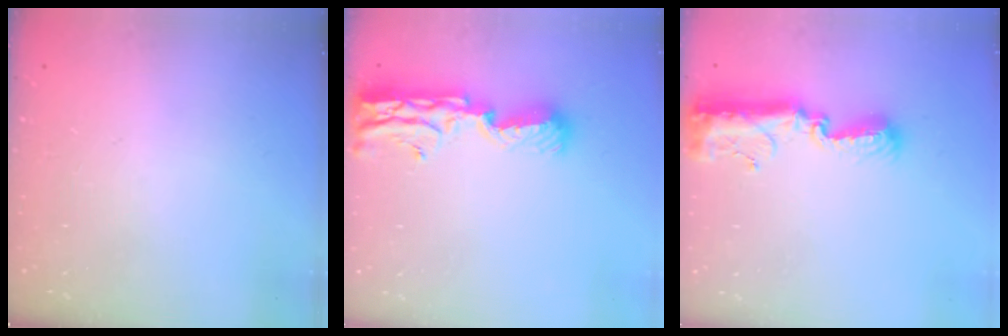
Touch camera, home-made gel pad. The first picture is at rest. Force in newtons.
{"total": 11.5, "press": 11.4, "slide": 1.6}
{"total": 11.5, "press": 11.4, "slide": 0.9}